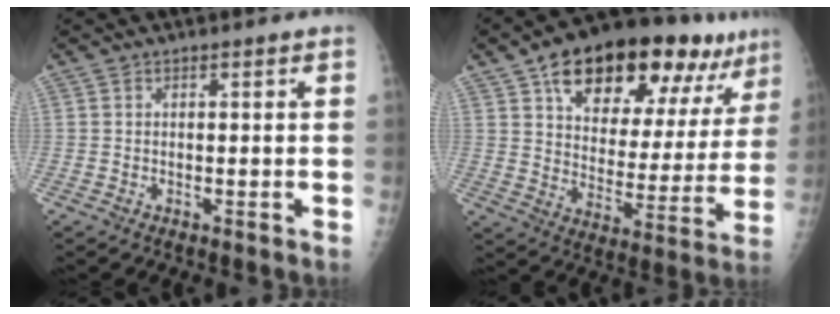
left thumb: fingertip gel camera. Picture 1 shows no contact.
{"total": 25.9, "force": [15.8, 12.0, 16.6], "torque": [-0.202, -0.023, 0.237]}